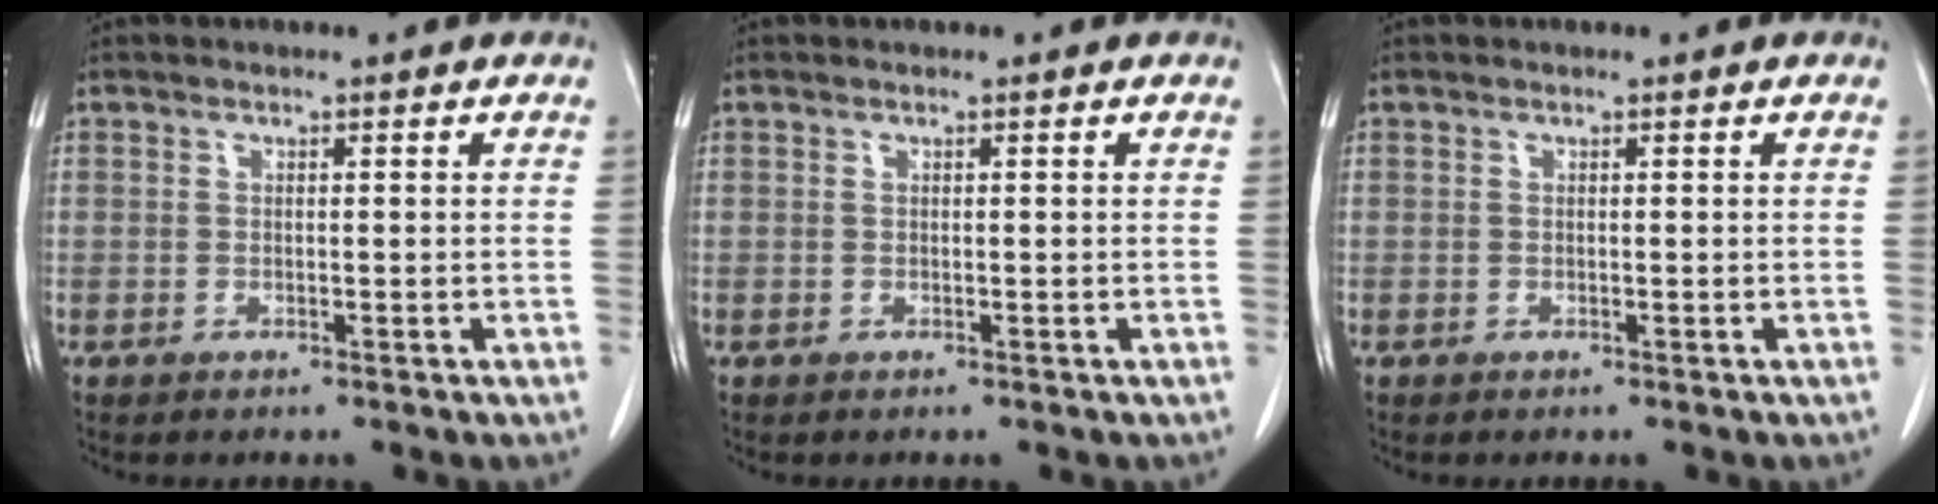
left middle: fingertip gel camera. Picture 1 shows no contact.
{"total": 0.0}
{"total": 0.0}